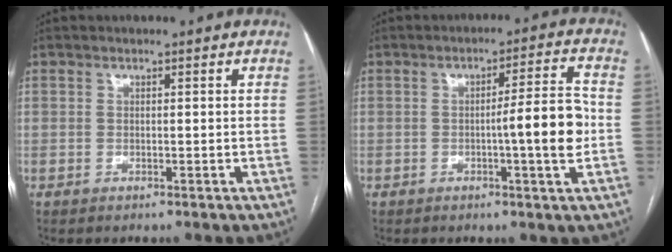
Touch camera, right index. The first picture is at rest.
{"total": 8.0, "force": [-1.3, -0.1, 7.9], "torque": [-0.106, 0.007, -0.019]}